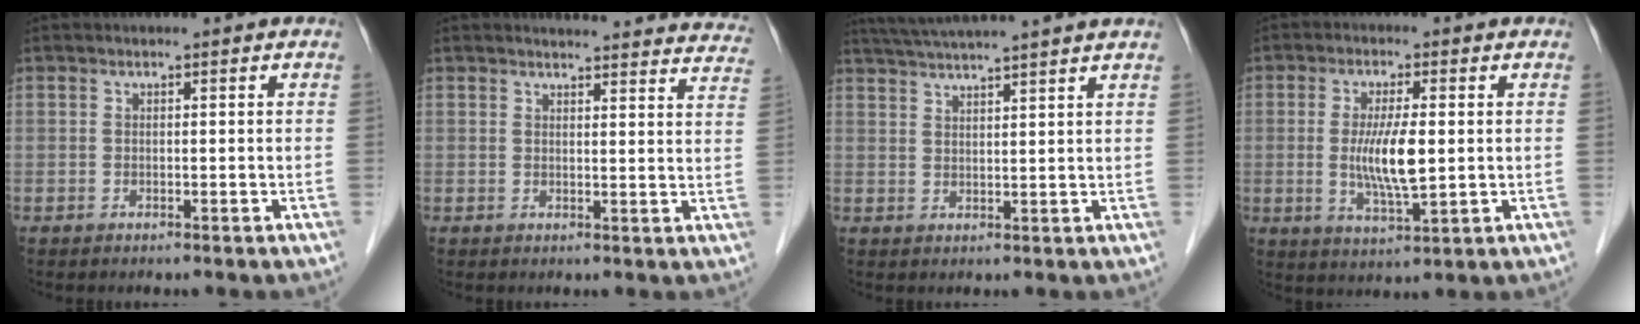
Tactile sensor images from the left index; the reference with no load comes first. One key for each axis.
{"total": 20.1, "fx": 19.5, "fy": 3.1, "fz": 3.9, "tx": -0.029, "ty": -0.058, "tz": 0.201}
{"total": 11.5, "fx": 10.2, "fy": -1.2, "fz": 5.2, "tx": -0.093, "ty": 0.029, "tz": 0.143}
{"total": 7.4, "fx": 0.1, "fy": 1.3, "fz": 7.2, "tx": -0.146, "ty": -0.014, "tz": 0.002}